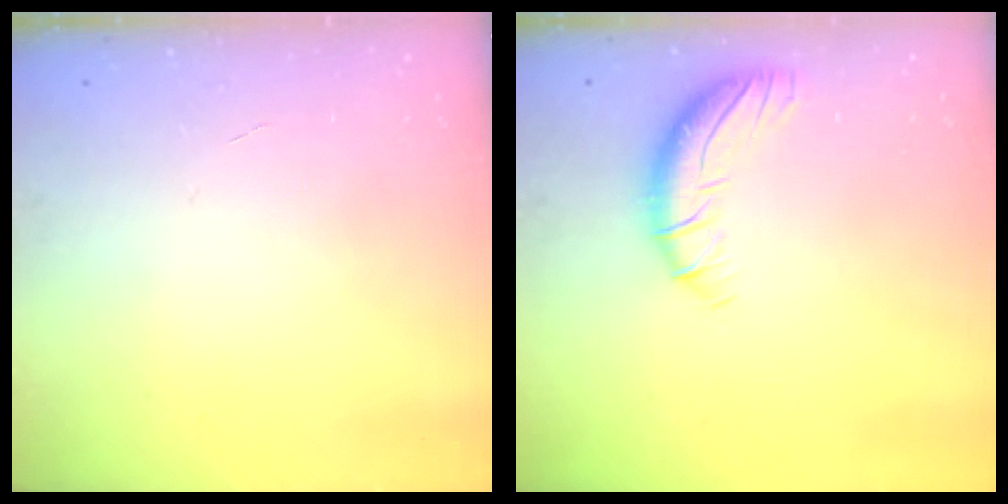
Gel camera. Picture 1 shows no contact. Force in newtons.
{"total": 9.2, "press": 9.0, "slide": 2.0}